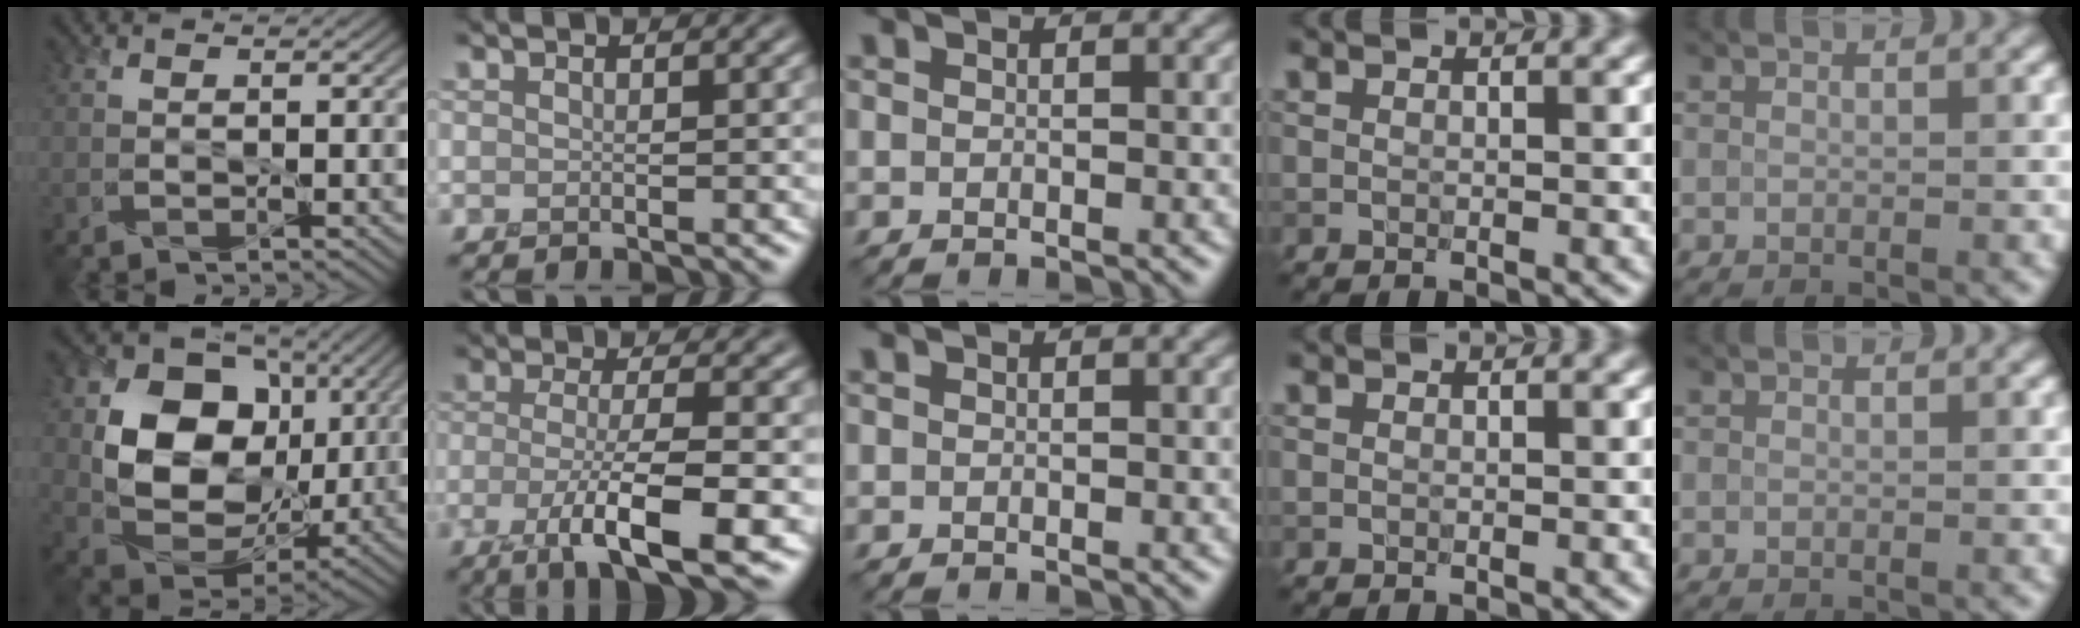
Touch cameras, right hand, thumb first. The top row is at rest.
{"thumb": {"total": 14.4, "force": [2.1, 11.4, 8.5], "torque": [-0.159, -0.006, 0.036]}, "index": {"total": 6.6, "force": [-2.5, 1.4, 6.0], "torque": [-0.100, 0.001, -0.049]}}